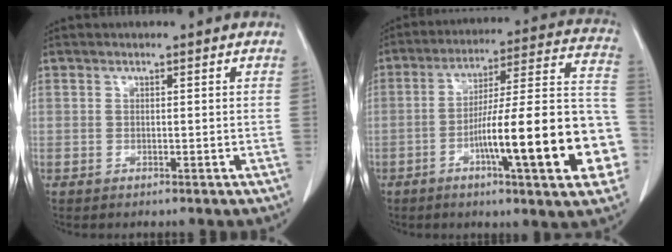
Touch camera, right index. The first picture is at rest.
{"total": 22.1, "force": [-6.9, 2.1, 20.8], "torque": [-0.237, 0.020, -0.099]}